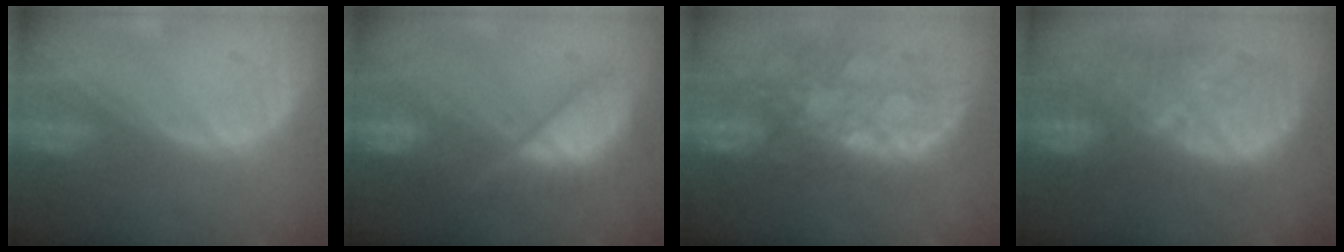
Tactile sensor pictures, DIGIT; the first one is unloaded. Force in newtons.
{"total": 8.5, "press": 8.4, "slide": 0.7}
{"total": 10.4, "press": 9.4, "slide": 4.6}
{"total": 11.0, "press": 10.6, "slide": 2.7}